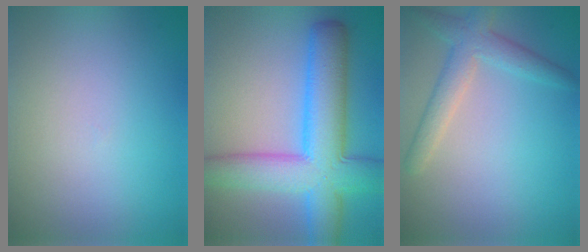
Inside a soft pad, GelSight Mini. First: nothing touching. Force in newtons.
{"total": 9.6, "press": 9.6, "slide": 0.3}
{"total": 3.3, "press": 3.3, "slide": 0.1}